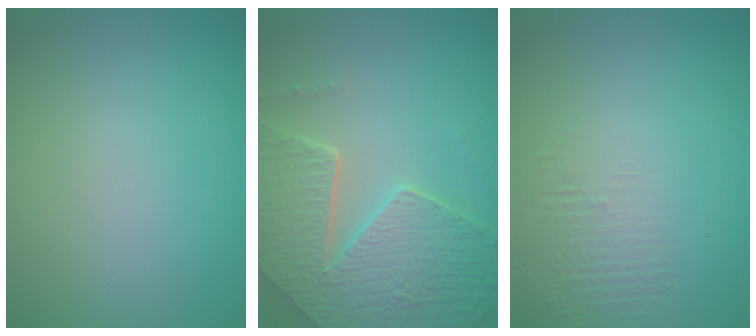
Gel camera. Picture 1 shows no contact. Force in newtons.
{"total": 7.3, "press": 5.5, "slide": 4.7}
{"total": 1.2, "press": 0.1, "slide": 1.2}